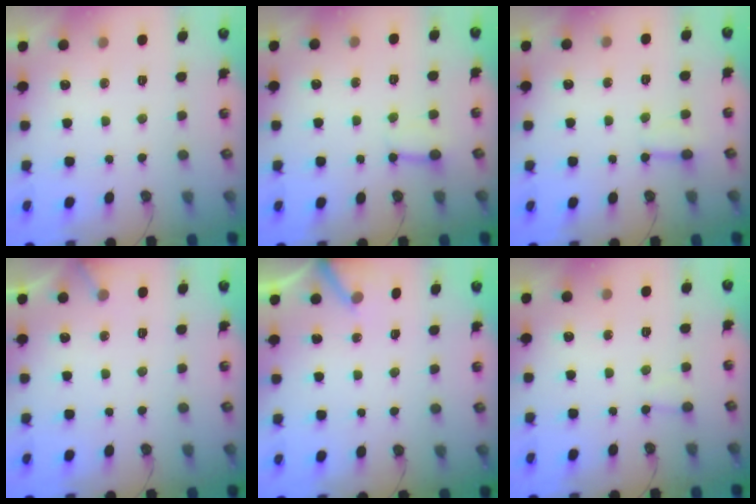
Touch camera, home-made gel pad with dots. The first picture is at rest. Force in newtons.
{"total": 2.5, "press": 2.5, "slide": 0.2}
{"total": 1.9, "press": 1.9, "slide": 0.1}
{"total": 2.4, "press": 2.4, "slide": 0.1}
{"total": 4.3, "press": 4.3, "slide": 0.2}
{"total": 5.4, "press": 5.4, "slide": 0.5}